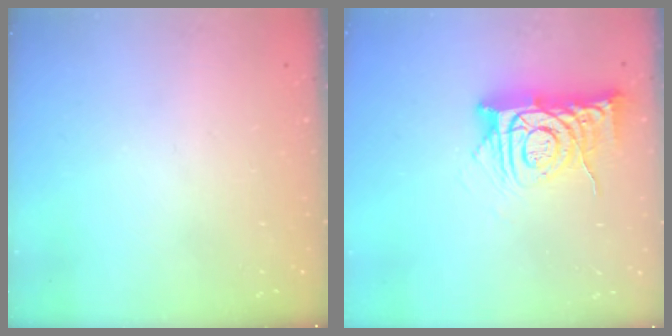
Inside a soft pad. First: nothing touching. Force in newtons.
{"total": 12.0, "press": 11.9, "slide": 1.2}